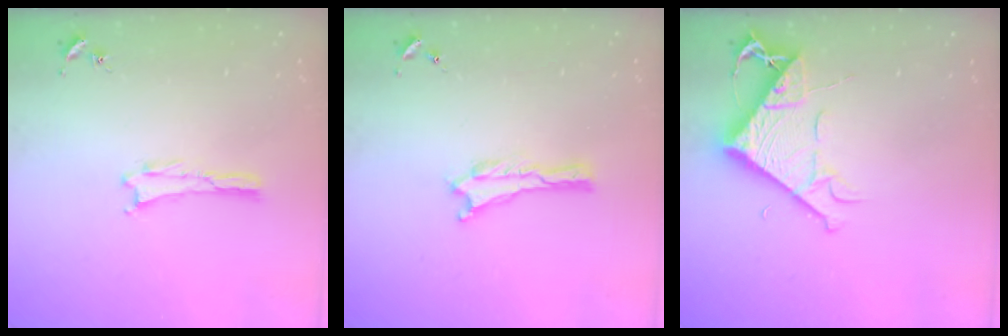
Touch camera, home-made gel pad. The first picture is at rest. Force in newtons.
{"total": 0.0}
{"total": 8.0, "press": 7.9, "slide": 0.8}